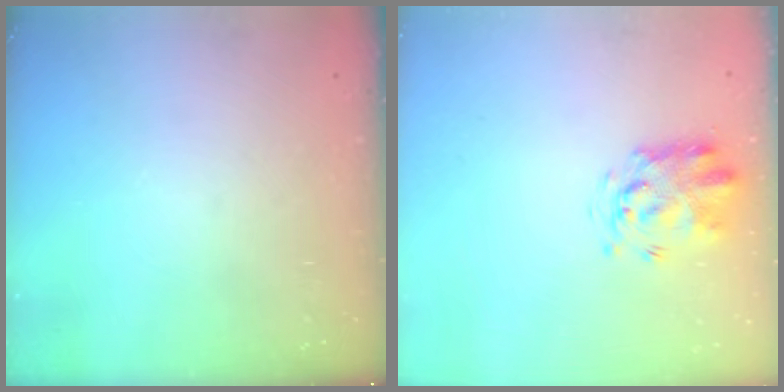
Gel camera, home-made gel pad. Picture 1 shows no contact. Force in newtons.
{"total": 3.2, "press": 3.2, "slide": 0.8}